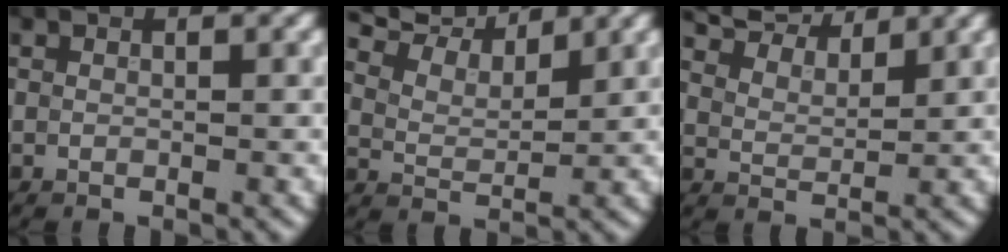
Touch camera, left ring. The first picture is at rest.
{"total": 7.2, "force": [6.4, 2.0, 2.8], "torque": [-0.063, 0.016, 0.102]}
{"total": 7.7, "force": [6.8, 2.2, 2.8], "torque": [-0.065, 0.012, 0.107]}